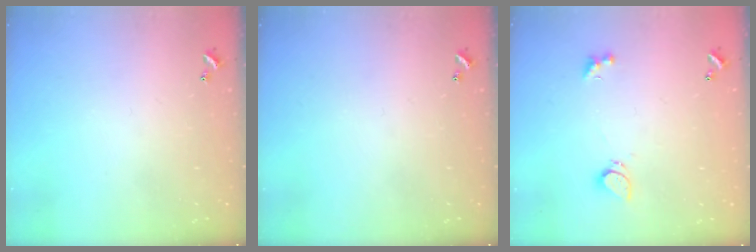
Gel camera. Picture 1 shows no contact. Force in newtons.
{"total": 0.0}
{"total": 2.6, "press": 2.5, "slide": 0.8}